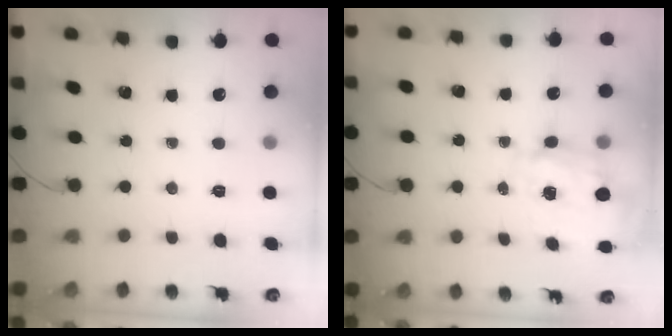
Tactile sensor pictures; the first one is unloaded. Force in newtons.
{"total": 2.5, "press": 2.4, "slide": 1.0}